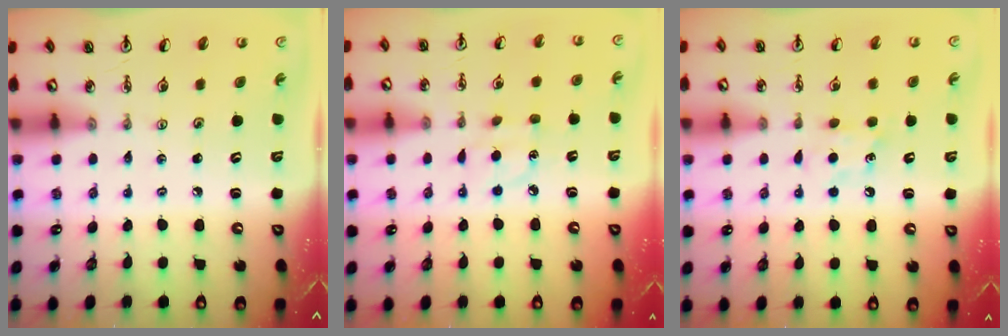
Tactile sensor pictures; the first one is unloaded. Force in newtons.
{"total": 7.0, "press": 7.0, "slide": 0.5}
{"total": 5.7, "press": 5.7, "slide": 0.6}